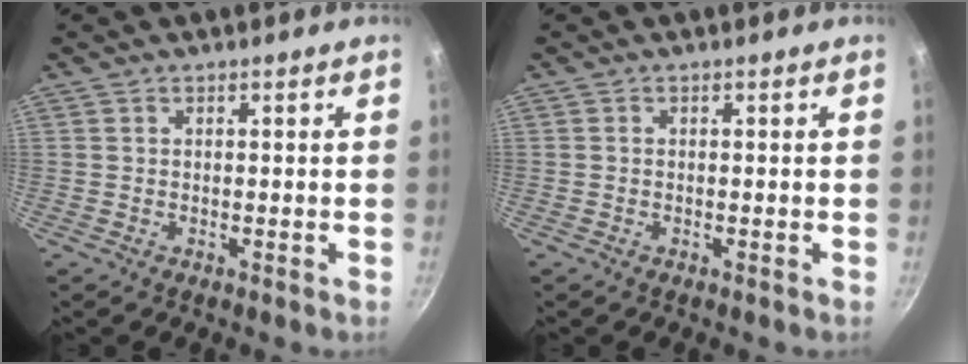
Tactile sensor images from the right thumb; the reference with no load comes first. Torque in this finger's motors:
{"motor_torque": [0.23, -0.17, -0.17, 0.11, 0.04]}